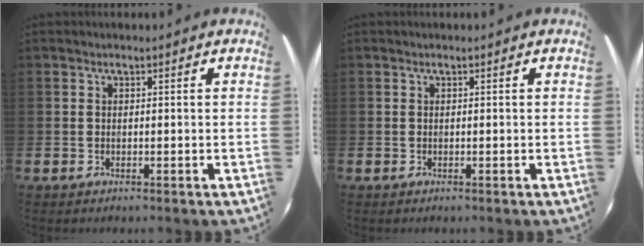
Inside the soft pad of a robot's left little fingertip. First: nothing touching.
{"total": 0.0}